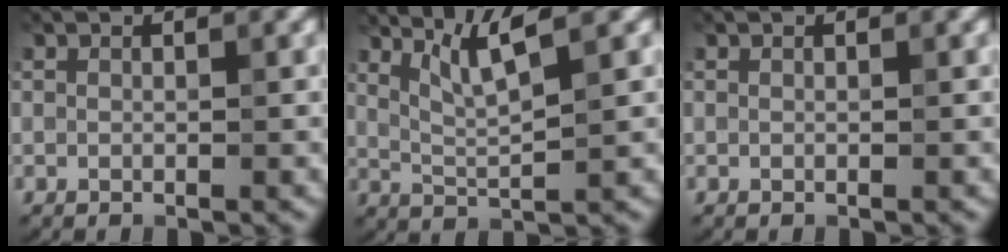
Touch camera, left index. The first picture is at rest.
{"total": 3.7, "force": [2.2, 0.5, 2.9], "torque": [-0.060, -0.001, 0.053]}
{"total": 0.0}